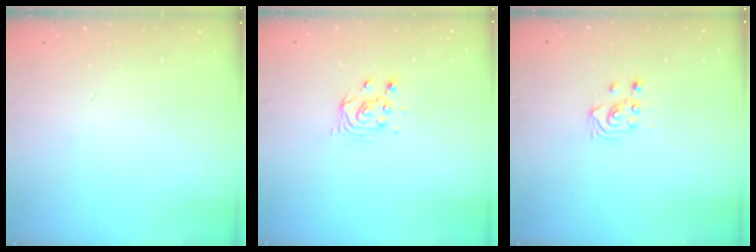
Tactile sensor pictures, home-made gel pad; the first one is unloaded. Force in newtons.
{"total": 3.9, "press": 3.9, "slide": 0.3}
{"total": 3.3, "press": 3.2, "slide": 0.3}